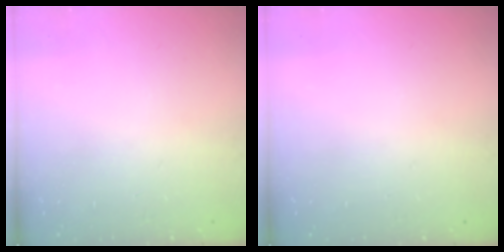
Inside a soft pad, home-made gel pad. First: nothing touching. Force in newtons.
{"total": 0.0}